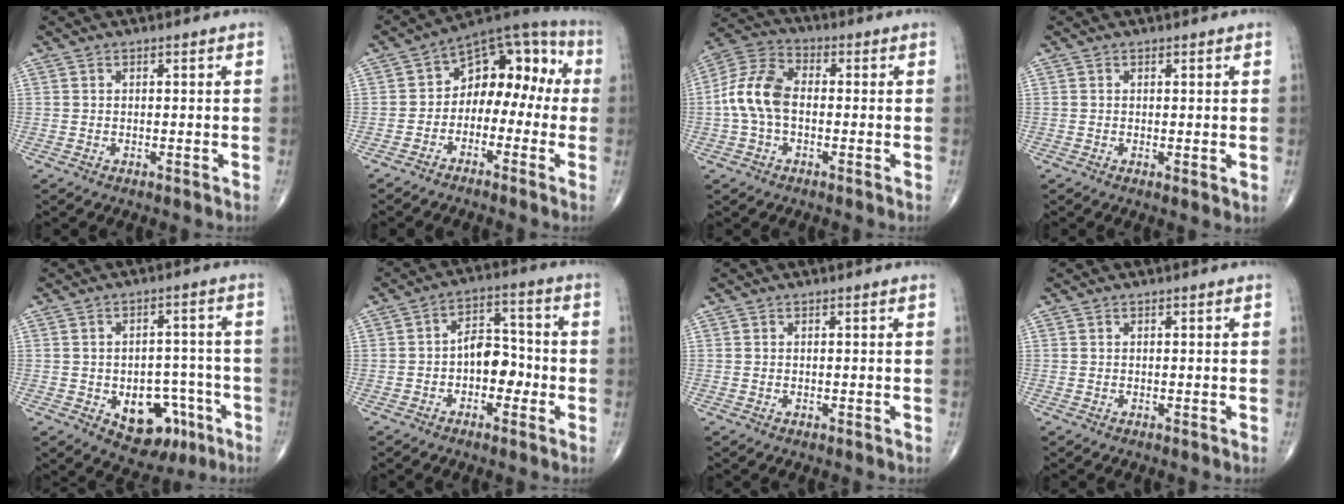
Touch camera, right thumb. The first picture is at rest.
{"total": 12.8, "force": [-1.4, 8.6, 9.4], "torque": [-0.083, 0.059, -0.038]}
{"total": 10.6, "force": [-0.9, 6.6, 8.2], "torque": [-0.167, 0.032, -0.028]}
{"total": 1.4, "force": [0.1, 0.5, 1.3], "torque": [-0.021, -0.007, 0.000]}
{"total": 11.7, "force": [-4.8, 7.8, 7.3], "torque": [-0.055, 0.037, -0.054]}
{"total": 7.9, "force": [-1.8, 5.1, 5.7], "torque": [-0.055, 0.031, -0.042]}
{"total": 0.0}
{"total": 0.0}